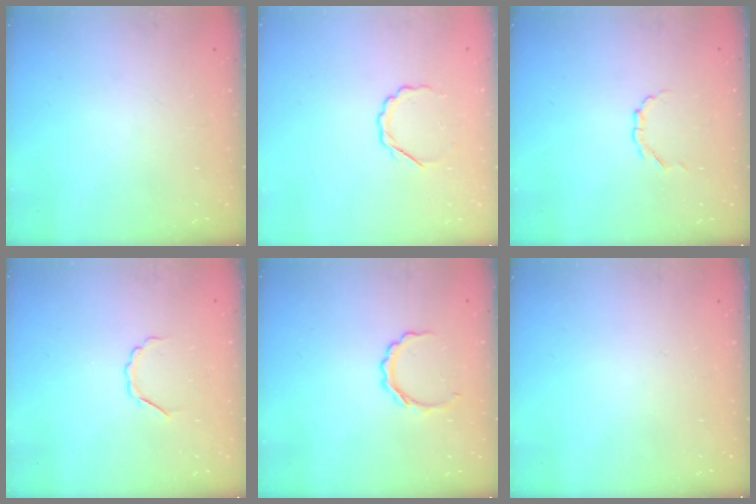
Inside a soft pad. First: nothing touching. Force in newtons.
{"total": 4.2, "press": 4.1, "slide": 0.8}
{"total": 2.1, "press": 2.0, "slide": 0.6}
{"total": 3.8, "press": 3.8, "slide": 0.8}
{"total": 5.6, "press": 5.6, "slide": 0.5}
{"total": 0.0}